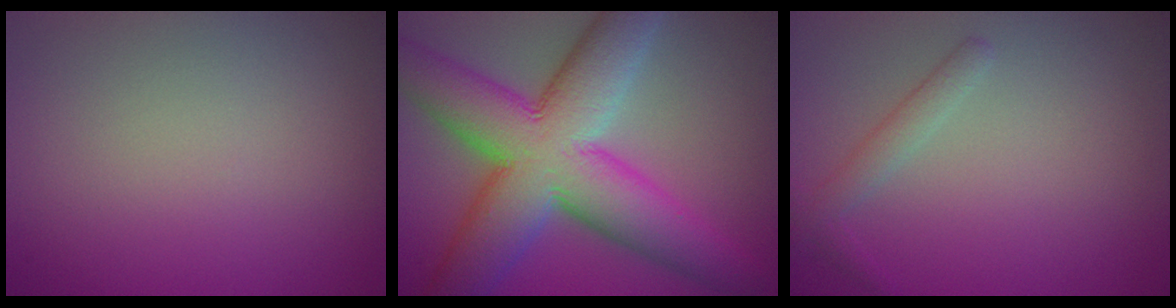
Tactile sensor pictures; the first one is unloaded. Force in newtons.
{"total": 13.2, "press": 13.2, "slide": 0.7}
{"total": 1.6, "press": 1.6, "slide": 0.1}